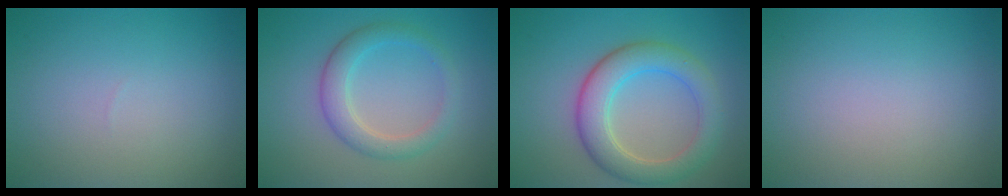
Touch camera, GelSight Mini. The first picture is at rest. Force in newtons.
{"total": 3.3, "press": 3.2, "slide": 0.3}
{"total": 5.5, "press": 5.4, "slide": 0.3}
{"total": 0.0}